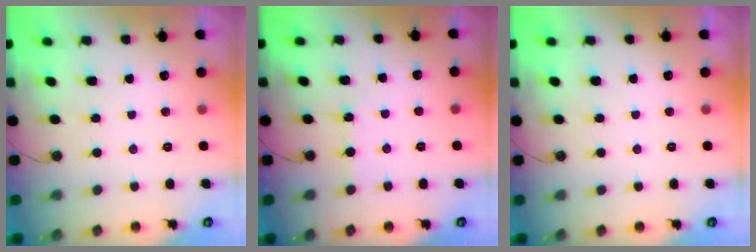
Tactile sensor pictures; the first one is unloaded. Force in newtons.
{"total": 2.5, "press": 2.5, "slide": 0.4}
{"total": 0.0}